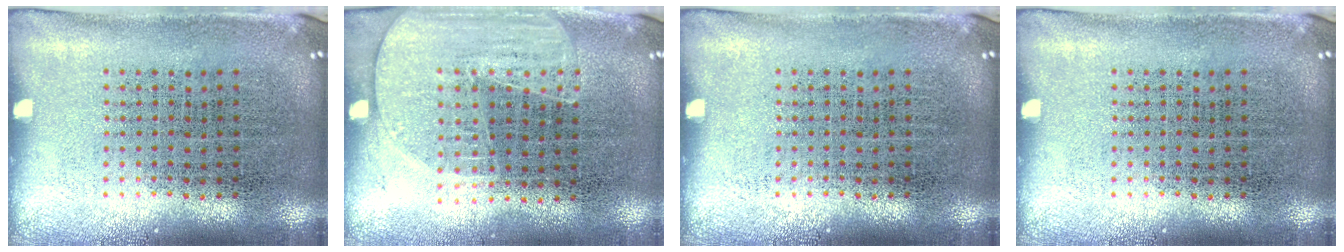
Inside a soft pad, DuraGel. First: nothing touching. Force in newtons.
{"total": 1.8, "press": 1.5, "slide": 0.9}
{"total": 0.0}
{"total": 0.0}